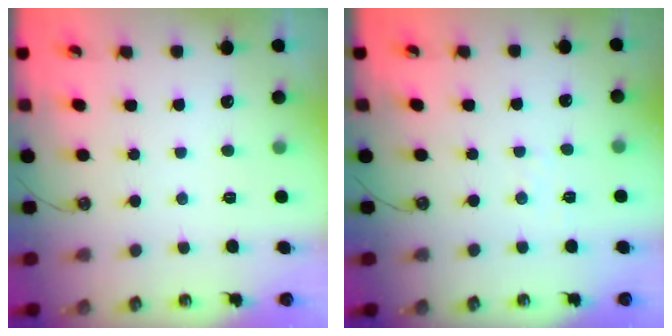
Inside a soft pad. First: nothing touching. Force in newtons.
{"total": 2.7, "press": 2.7, "slide": 0.4}